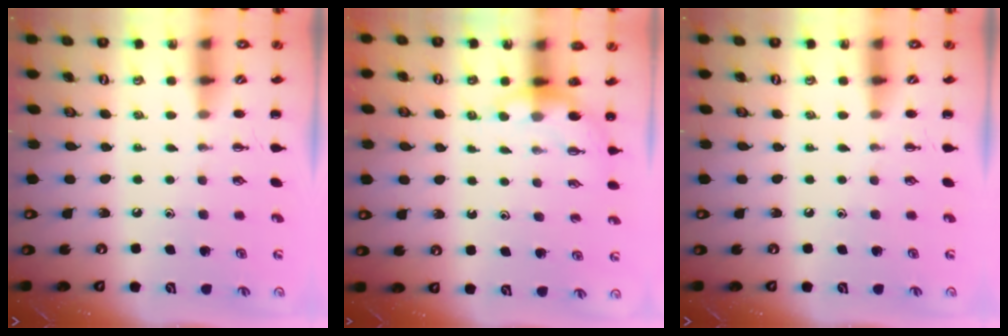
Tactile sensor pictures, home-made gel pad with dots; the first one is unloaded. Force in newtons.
{"total": 4.2, "press": 4.1, "slide": 0.8}
{"total": 0.0}